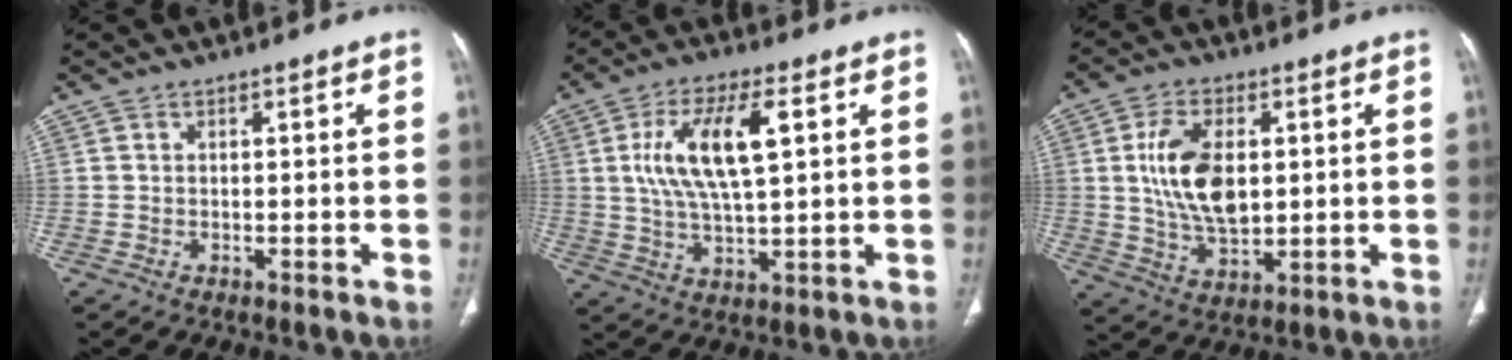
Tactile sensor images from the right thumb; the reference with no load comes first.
{"total": 13.2, "force": [3.4, 4.7, 11.8], "torque": [-0.231, 0.001, 0.065]}
{"total": 12.8, "force": [1.8, 7.3, 10.3], "torque": [-0.181, -0.007, 0.040]}